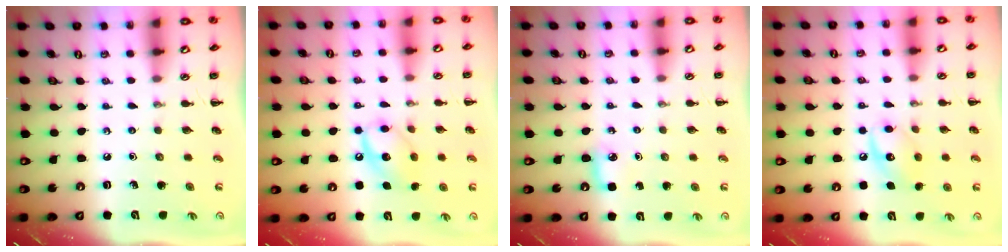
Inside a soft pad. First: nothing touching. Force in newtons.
{"total": 11.7, "press": 11.6, "slide": 1.5}
{"total": 4.4, "press": 4.1, "slide": 1.6}
{"total": 9.7, "press": 9.7, "slide": 0.7}